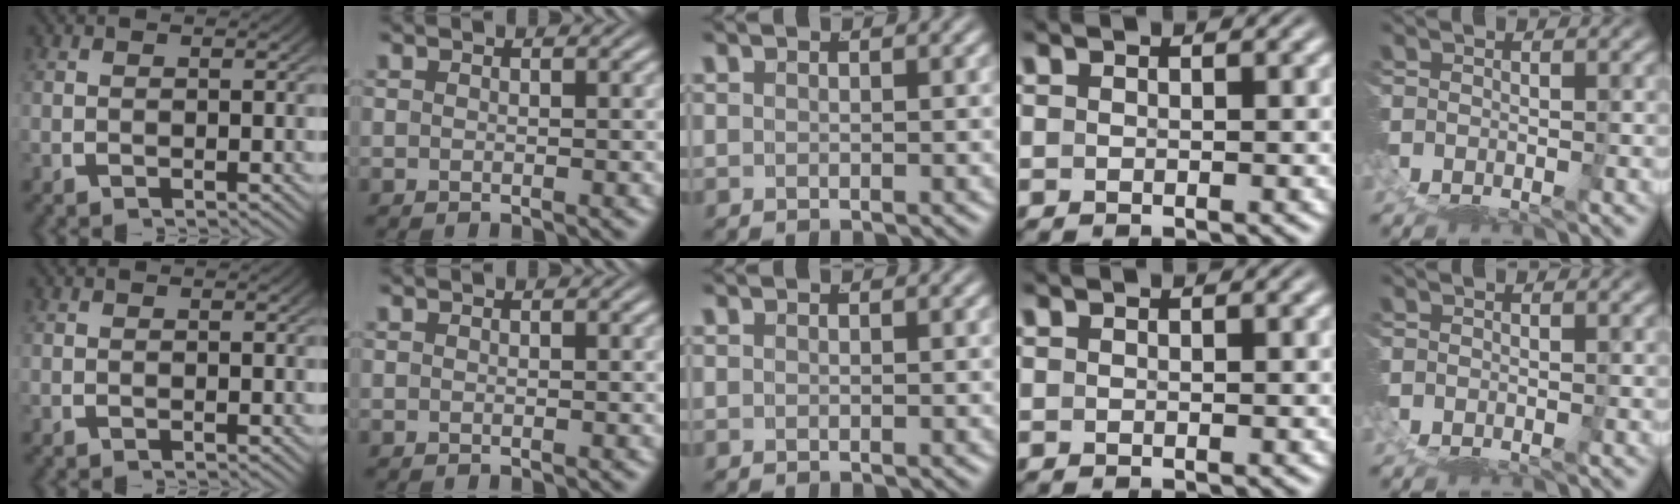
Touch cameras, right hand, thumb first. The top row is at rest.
{}